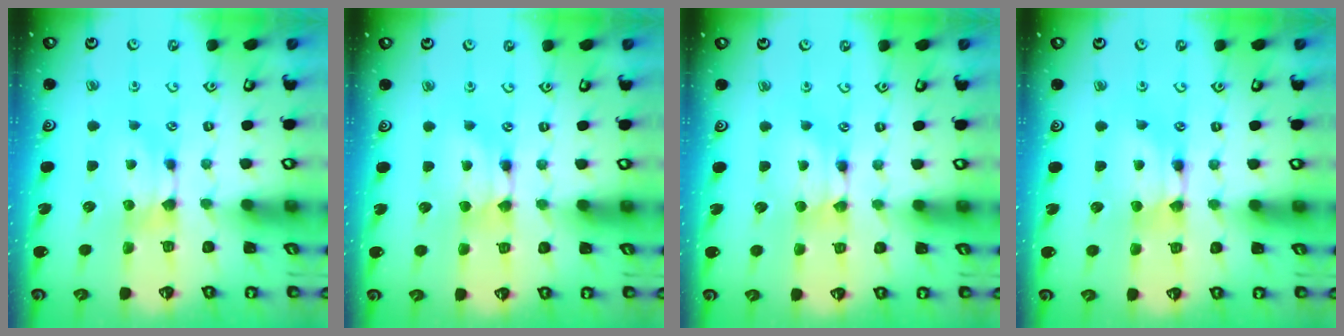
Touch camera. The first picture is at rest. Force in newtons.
{"total": 1.5, "press": 1.5, "slide": 0.1}
{"total": 1.6, "press": 1.6, "slide": 0.1}
{"total": 1.6, "press": 1.4, "slide": 0.6}